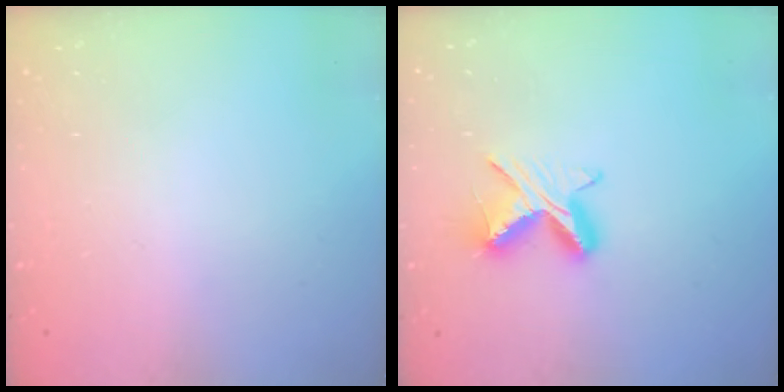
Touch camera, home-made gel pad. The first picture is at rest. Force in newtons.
{"total": 8.7, "press": 8.7, "slide": 0.6}